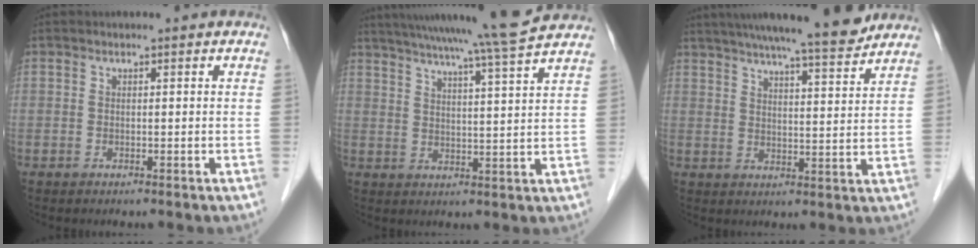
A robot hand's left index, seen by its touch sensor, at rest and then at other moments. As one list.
[{"total": 15.6, "force": [13.8, -2.2, 7.0], "torque": [-0.122, -0.020, 0.187]}, {"total": 15.1, "force": [13.4, 0.5, 7.0], "torque": [-0.108, 0.007, 0.186]}]